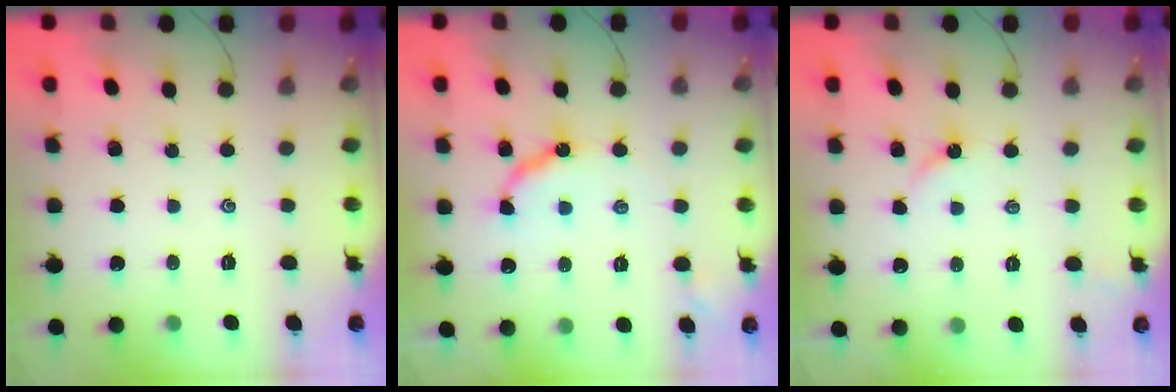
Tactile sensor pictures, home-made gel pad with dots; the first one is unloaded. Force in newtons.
{"total": 9.9, "press": 9.9, "slide": 0.7}
{"total": 3.2, "press": 3.1, "slide": 0.5}